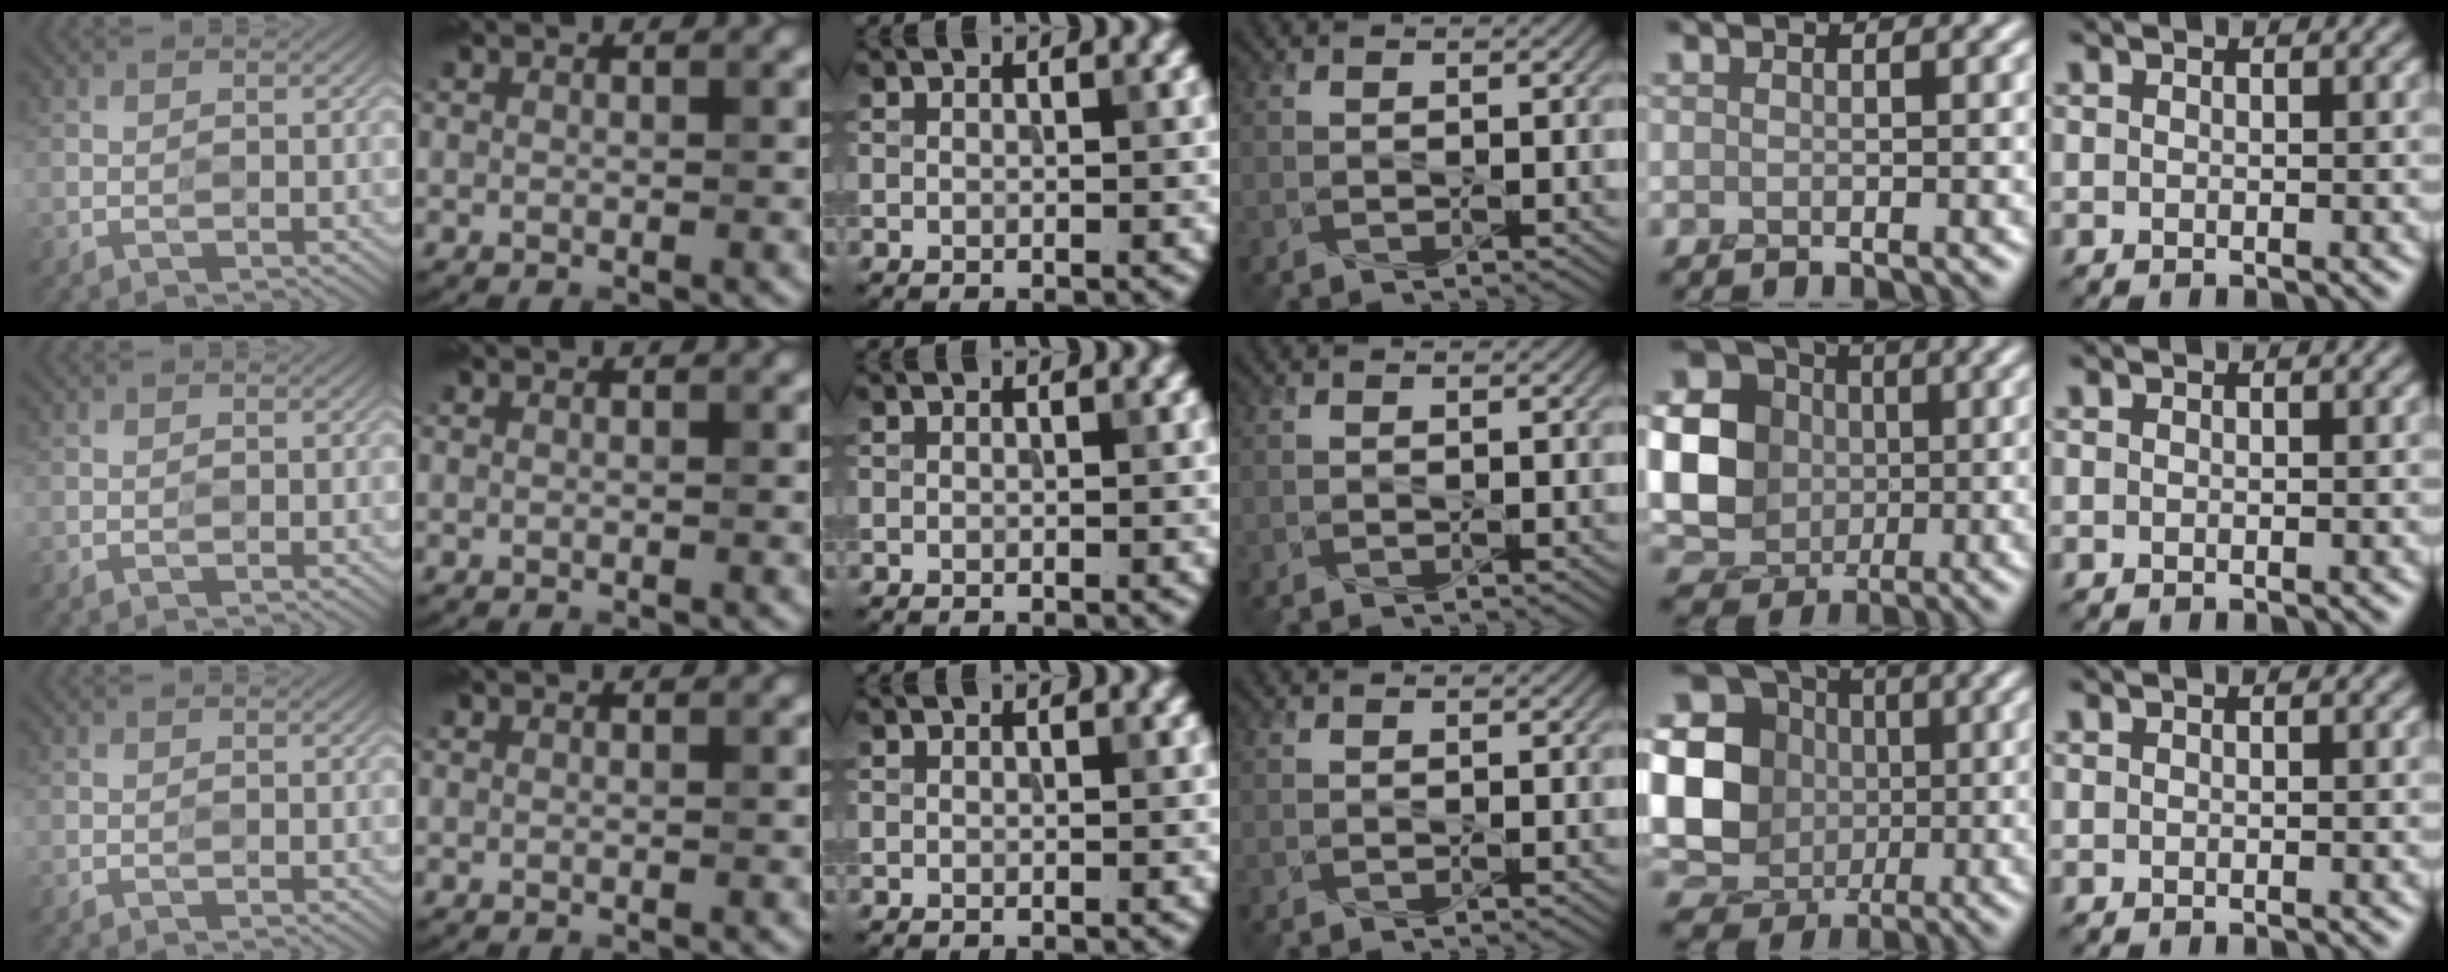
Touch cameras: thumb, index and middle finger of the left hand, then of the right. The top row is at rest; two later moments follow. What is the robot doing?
{"motion": "press", "object": "toy piano key"}